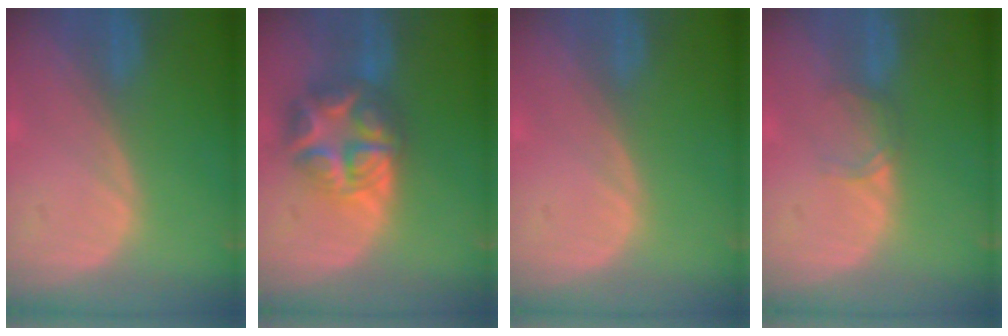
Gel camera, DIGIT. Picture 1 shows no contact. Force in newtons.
{"total": 8.6, "press": 8.6, "slide": 0.5}
{"total": 0.0}
{"total": 1.9, "press": 1.9, "slide": 0.3}